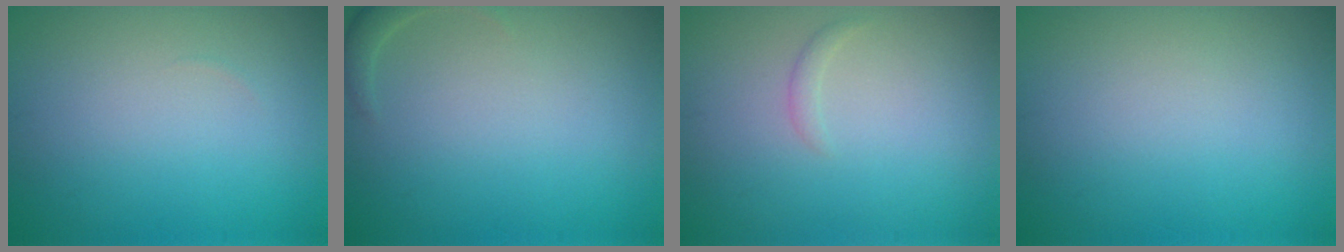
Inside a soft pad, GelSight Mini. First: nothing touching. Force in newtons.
{"total": 1.2, "press": 1.2, "slide": 0.2}
{"total": 0.7, "press": 0.7, "slide": 0.0}
{"total": 0.0}